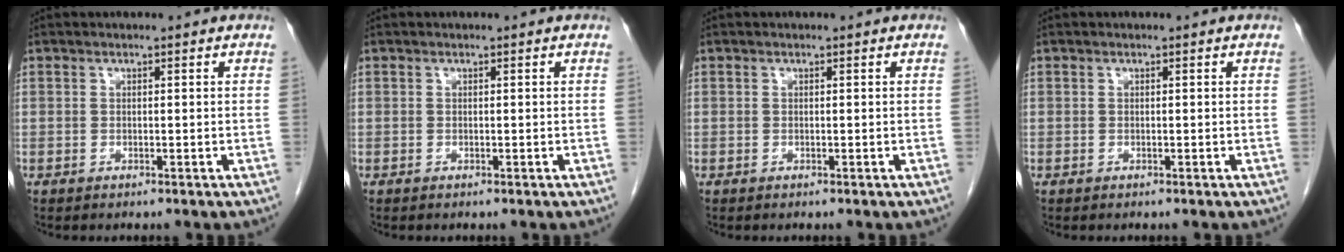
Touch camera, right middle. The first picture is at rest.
{"total": 0.0}
{"total": 0.0}
{"total": 0.0}